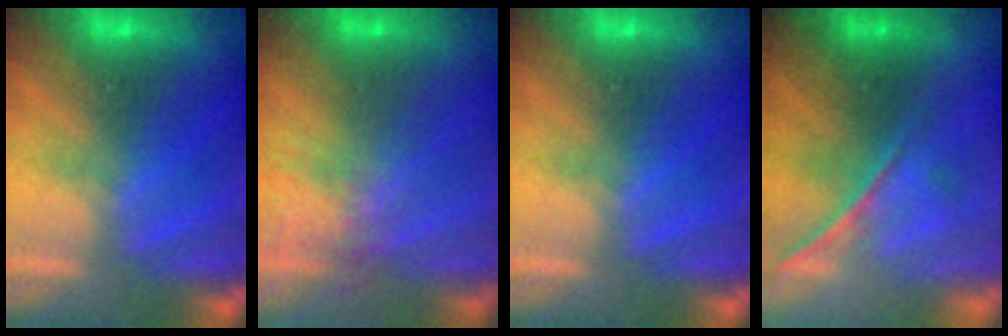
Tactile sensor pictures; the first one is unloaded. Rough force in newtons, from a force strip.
{"total": 4.7}
{"total": 0.0}
{"total": 1.7}